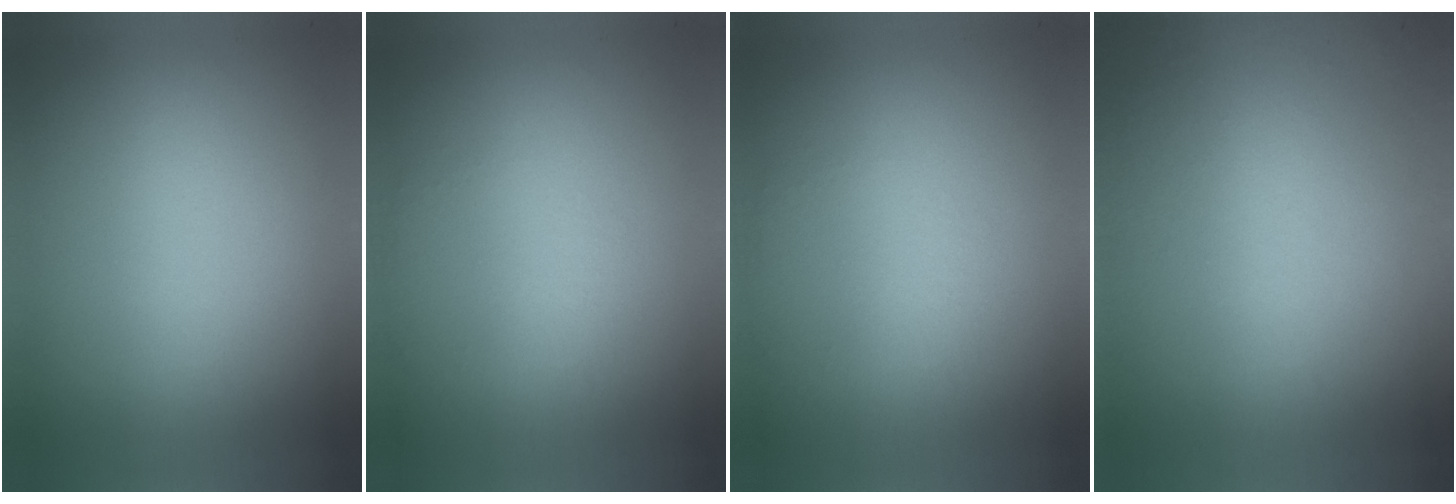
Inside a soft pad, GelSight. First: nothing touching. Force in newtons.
{"total": 1.1}
{"total": 1.1}
{"total": 5.4}